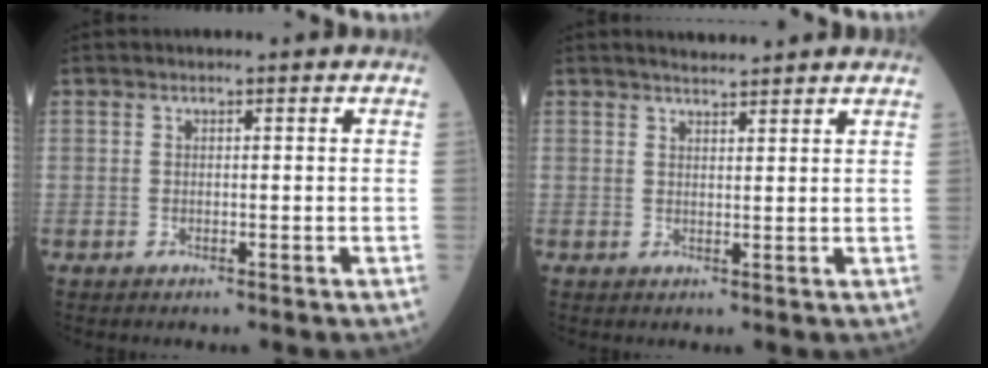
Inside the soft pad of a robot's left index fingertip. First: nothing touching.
{"total": 3.3, "force": [3.1, 0.1, 1.0], "torque": [-0.019, 0.016, 0.047]}